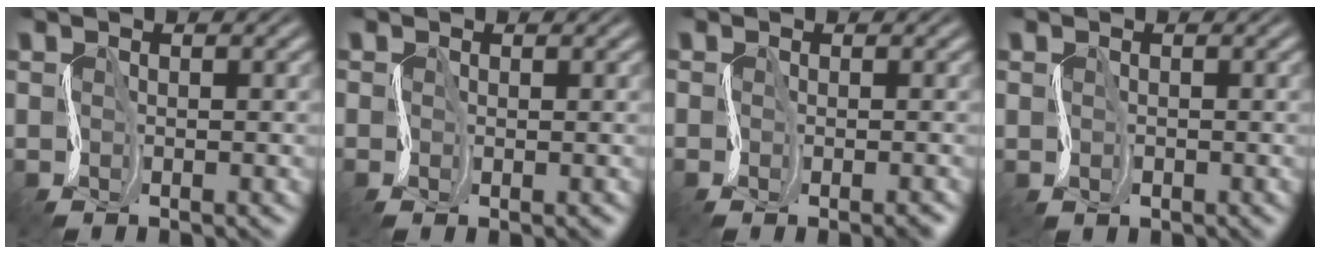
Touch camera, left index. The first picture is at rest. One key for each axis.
{"total": 0.5, "fx": -0.4, "fy": 0.3, "fz": 0.0, "tx": -0.006, "ty": 0.000, "tz": -0.010}
{"total": 2.1, "fx": -1.4, "fy": 1.0, "fz": 1.2, "tx": -0.011, "ty": -0.005, "tz": -0.016}
{"total": 1.2, "fx": 0.0, "fy": 0.4, "fz": -1.2, "tx": 0.011, "ty": 0.002, "tz": -0.001}